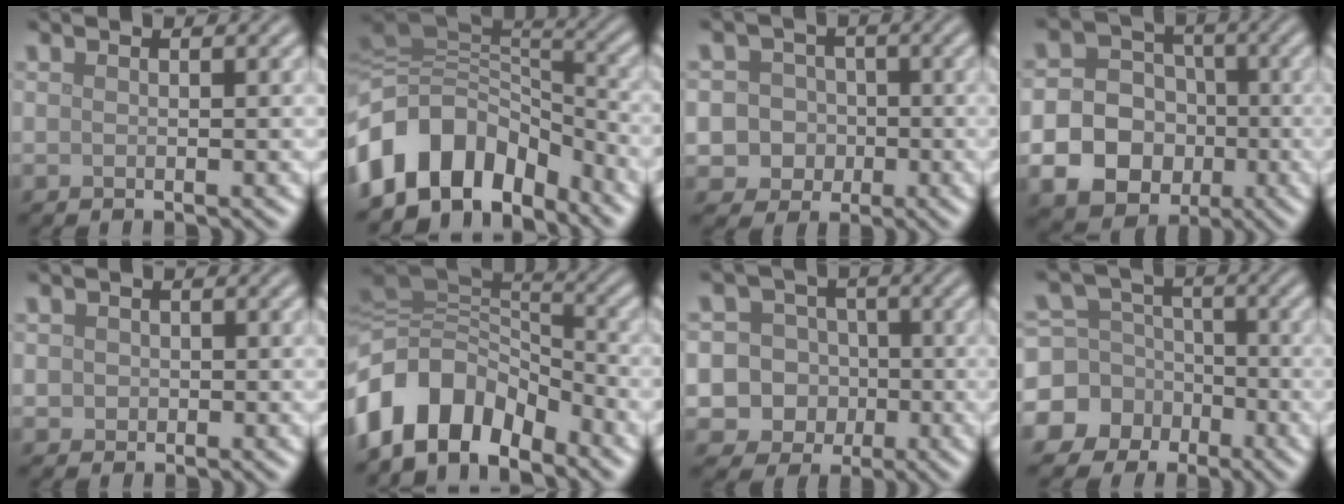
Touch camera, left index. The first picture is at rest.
{"total": 11.3, "force": [-6.1, 7.7, 5.5], "torque": [-0.109, 0.016, -0.115]}
{"total": 5.7, "force": [-1.0, 5.4, 1.5], "torque": [-0.004, 0.016, -0.043]}
{"total": 13.2, "force": [-3.5, 12.0, 4.2], "torque": [-0.097, -0.034, -0.072]}
{"total": 1.0, "force": [0.1, 1.0, 0.2], "torque": [0.003, -0.004, 0.002]}
{"total": 10.2, "force": [-5.7, 6.4, 5.5], "torque": [-0.103, 0.000, -0.112]}
{"total": 12.0, "force": [-2.3, 11.5, 2.7], "torque": [-0.071, 0.011, -0.062]}
{"total": 10.4, "force": [-4.4, 9.2, 1.9], "torque": [-0.064, -0.020, -0.098]}